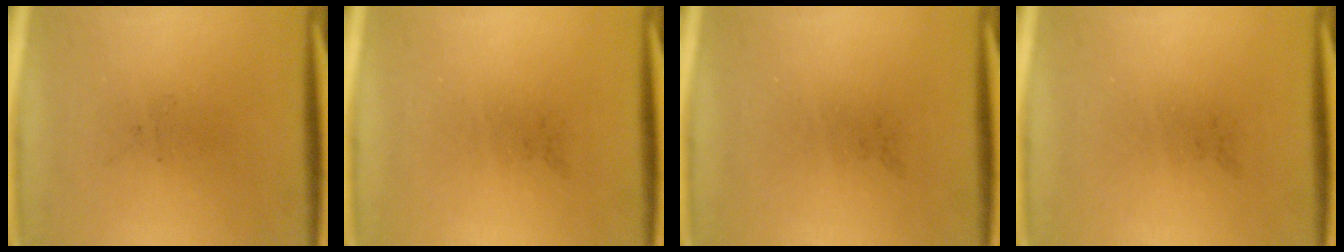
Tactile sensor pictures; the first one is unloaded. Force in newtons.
{"total": 0.0}
{"total": 0.0}
{"total": 0.0}